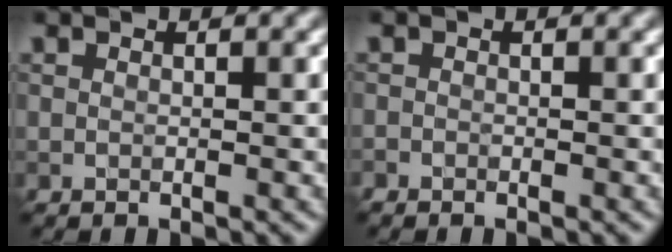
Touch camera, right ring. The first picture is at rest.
{"total": 0.5, "force": [-0.5, 0.2, 0.0], "torque": [0.003, -0.004, -0.010]}